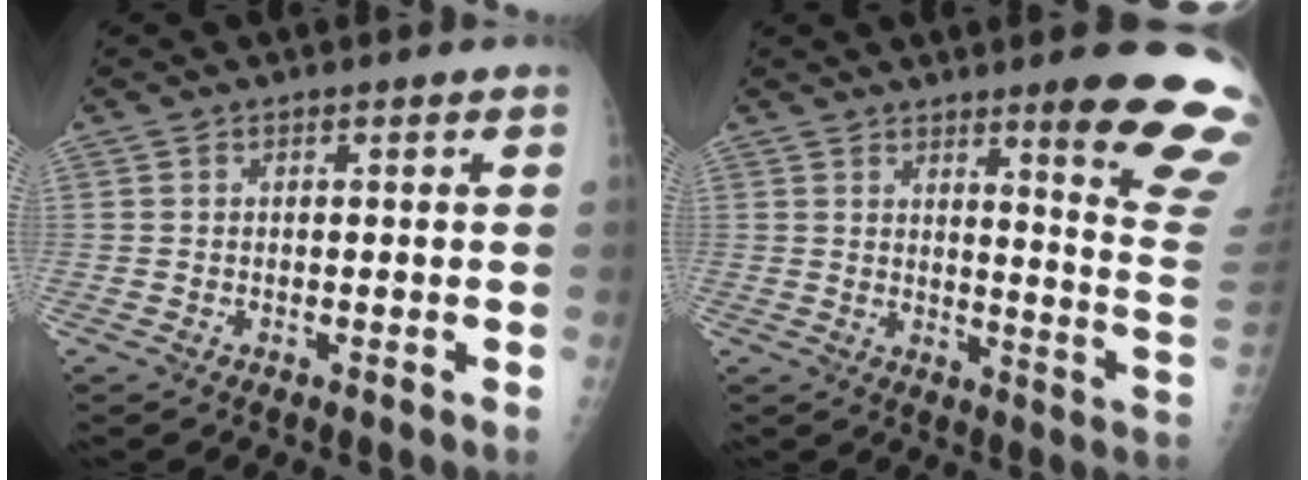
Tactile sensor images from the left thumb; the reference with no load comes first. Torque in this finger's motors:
{"motor_torque": [4.45, 0.55, 1.30, -1.47, 0.27]}